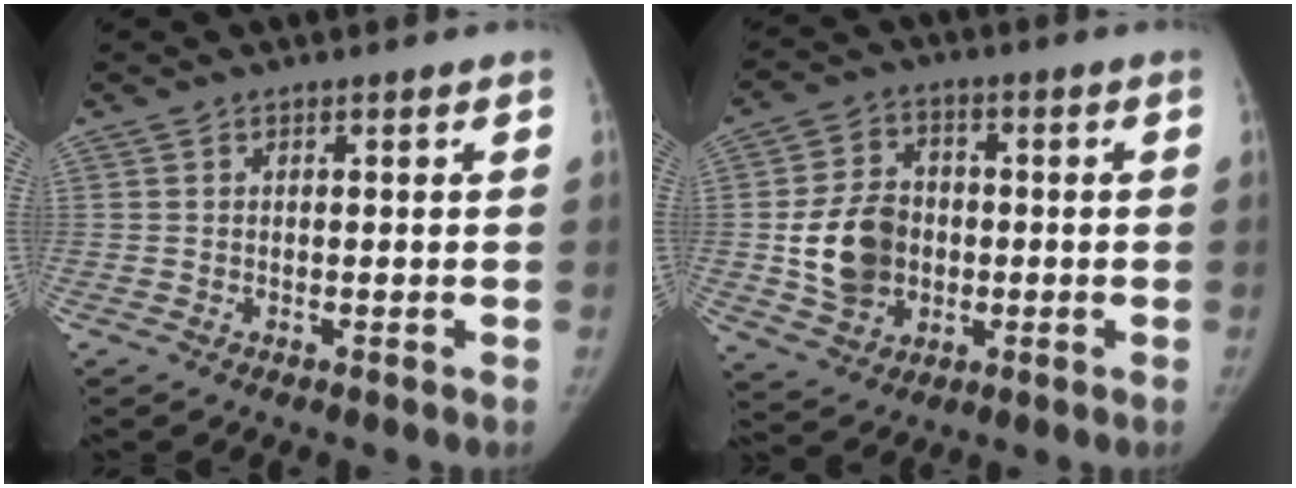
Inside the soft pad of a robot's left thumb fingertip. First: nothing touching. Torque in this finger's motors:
{"motor_torque": [0.64, 0.67, 0.45, -0.34, 0.38]}